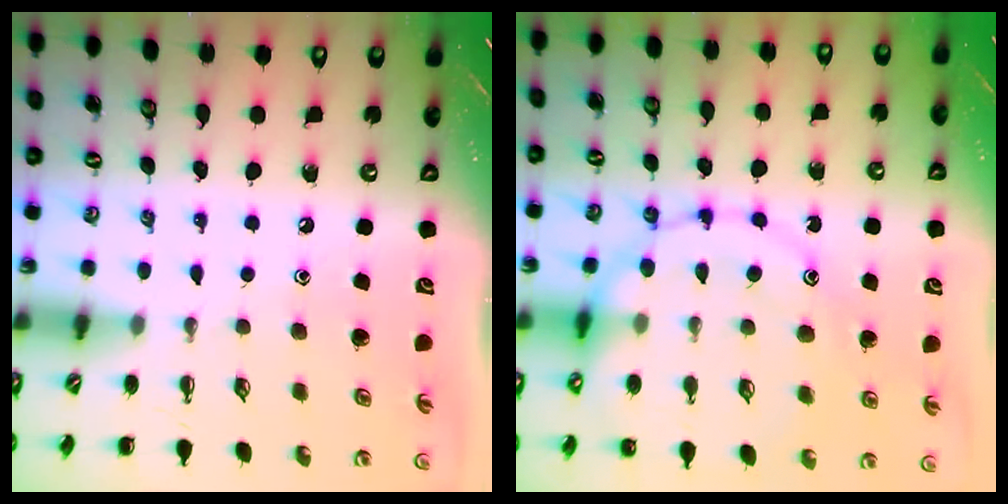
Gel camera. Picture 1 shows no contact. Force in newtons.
{"total": 16.3, "press": 16.3, "slide": 0.6}